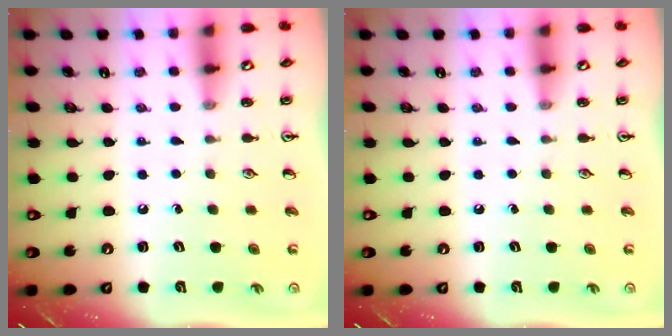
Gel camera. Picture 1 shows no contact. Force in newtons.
{"total": 0.0}